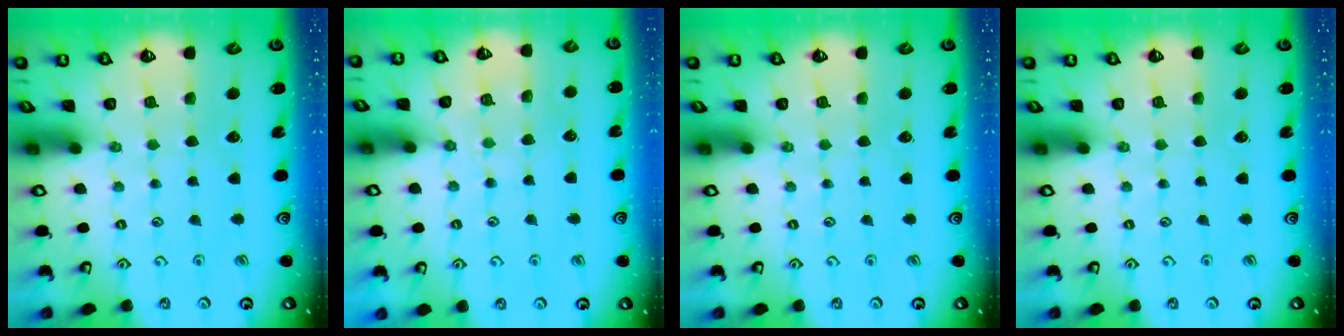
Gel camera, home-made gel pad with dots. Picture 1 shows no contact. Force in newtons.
{"total": 5.8, "press": 5.7, "slide": 0.8}
{"total": 0.0}
{"total": 0.0}